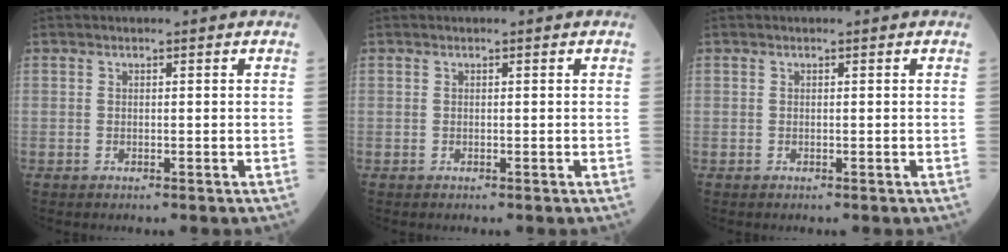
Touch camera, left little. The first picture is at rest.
{"total": 0.0}
{"total": 0.0}